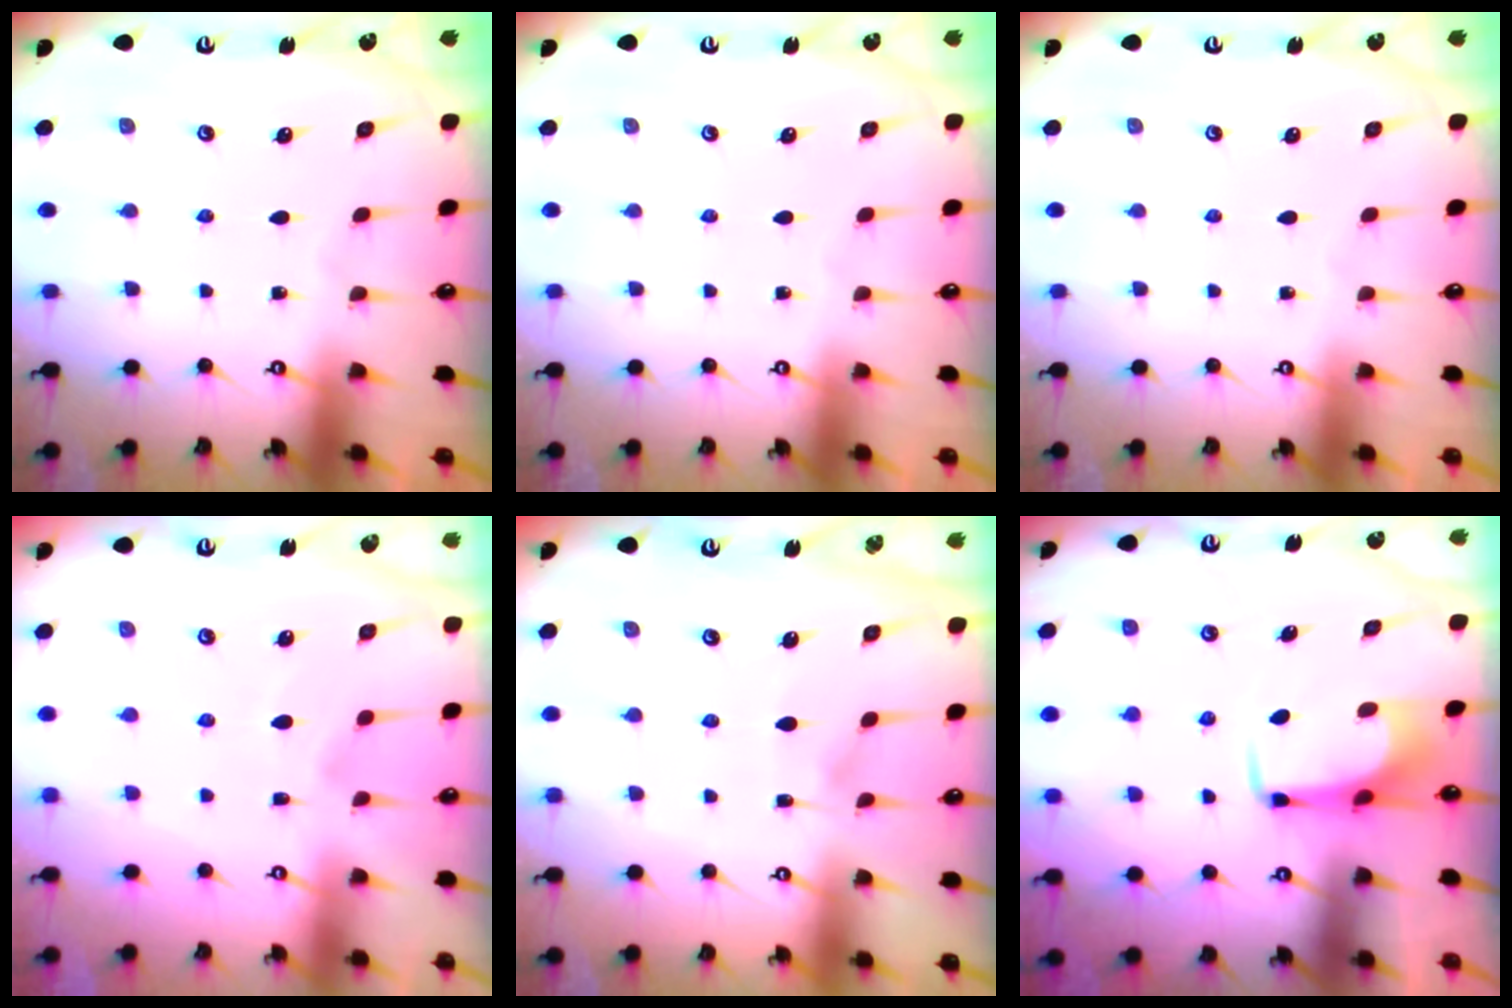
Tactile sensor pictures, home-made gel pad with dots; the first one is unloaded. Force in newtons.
{"total": 0.0}
{"total": 0.0}
{"total": 2.6, "press": 2.4, "slide": 1.0}
{"total": 4.3, "press": 4.3, "slide": 0.5}
{"total": 2.9, "press": 2.9, "slide": 0.4}